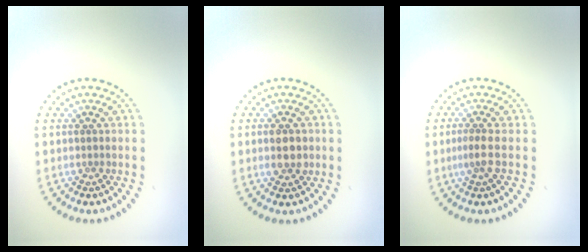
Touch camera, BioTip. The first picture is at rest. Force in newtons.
{"total": 2.2, "press": 2.2, "slide": 0.2}
{"total": 1.8, "press": 1.2, "slide": 1.3}